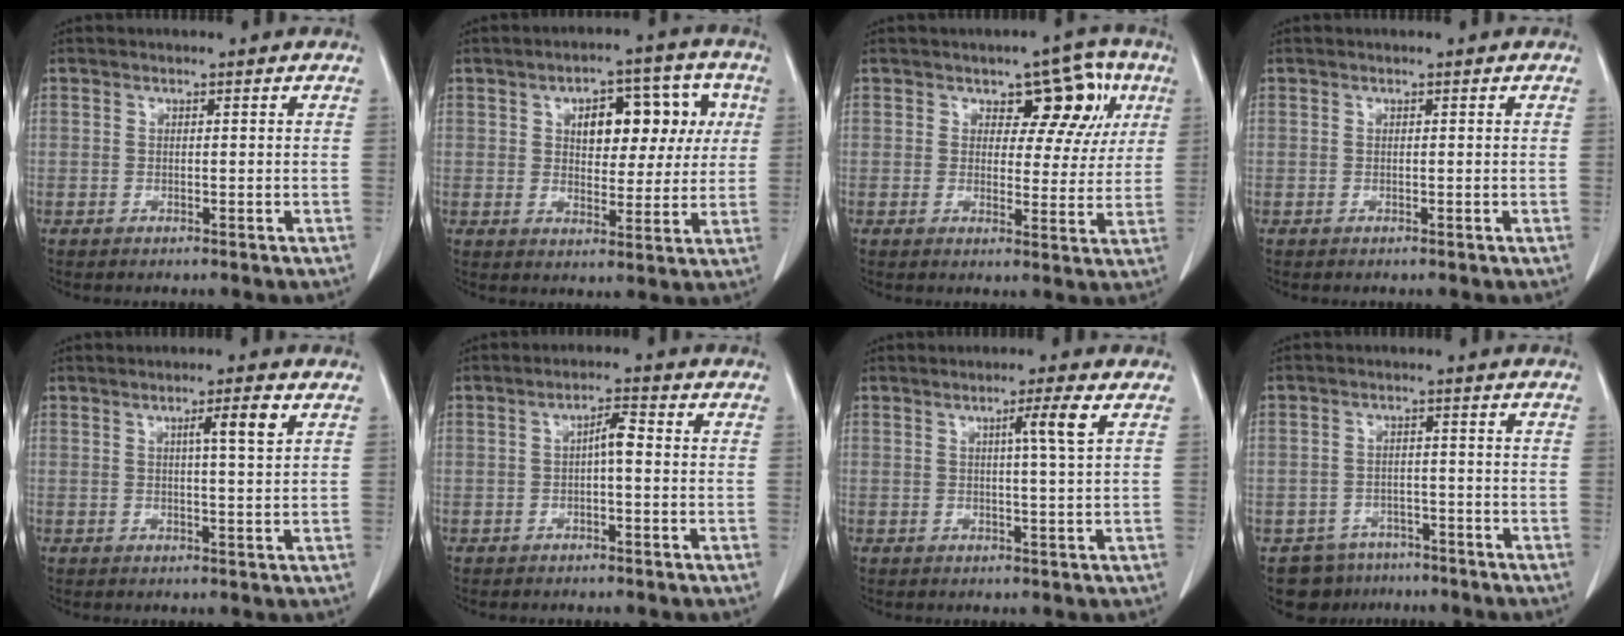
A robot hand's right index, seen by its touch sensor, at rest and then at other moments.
{"total": 10.6, "force": [3.0, 5.6, 8.5], "torque": [-0.110, 0.032, 0.045]}
{"total": 8.3, "force": [3.5, 4.8, 5.8], "torque": [-0.051, 0.023, 0.043]}
{"total": 0.0}
{"total": 3.9, "force": [1.6, -0.3, 3.6], "torque": [-0.059, -0.003, 0.025]}
{"total": 2.9, "force": [-0.1, 0.6, 2.9], "torque": [-0.051, 0.009, -0.002]}
{"total": 3.8, "force": [1.4, -1.0, 3.4], "torque": [-0.062, -0.006, 0.024]}
{"total": 6.2, "force": [-4.5, 4.3, 0.1], "torque": [0.008, 0.014, -0.062]}